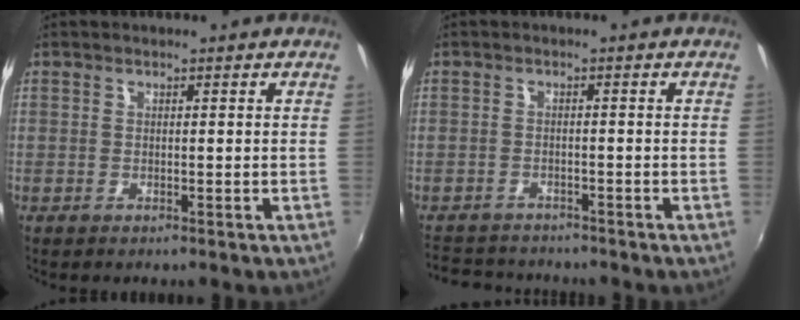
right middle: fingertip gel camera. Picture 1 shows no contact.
{"total": 6.8, "force": [-6.3, 2.4, 1.3], "torque": [-0.048, 0.002, -0.102]}